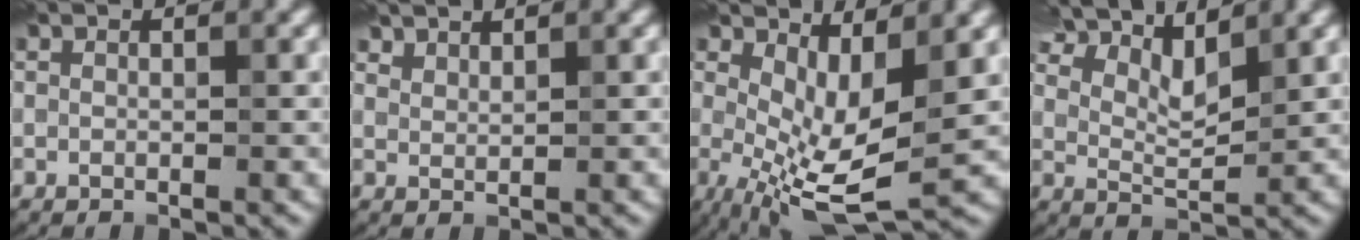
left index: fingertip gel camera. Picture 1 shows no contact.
{"total": 1.7, "force": [1.7, 0.1, 0.3], "torque": [-0.007, 0.001, 0.034]}
{"total": 6.9, "force": [0.2, 2.6, 6.4], "torque": [-0.127, -0.013, 0.004]}
{"total": 6.8, "force": [5.5, 1.8, 3.6], "torque": [-0.082, 0.013, 0.086]}